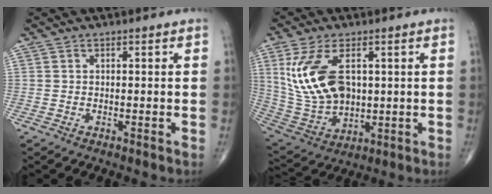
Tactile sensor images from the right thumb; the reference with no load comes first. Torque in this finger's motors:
{"motor_torque": [-0.55, 1.28, 1.38, 0.32, 0.20]}